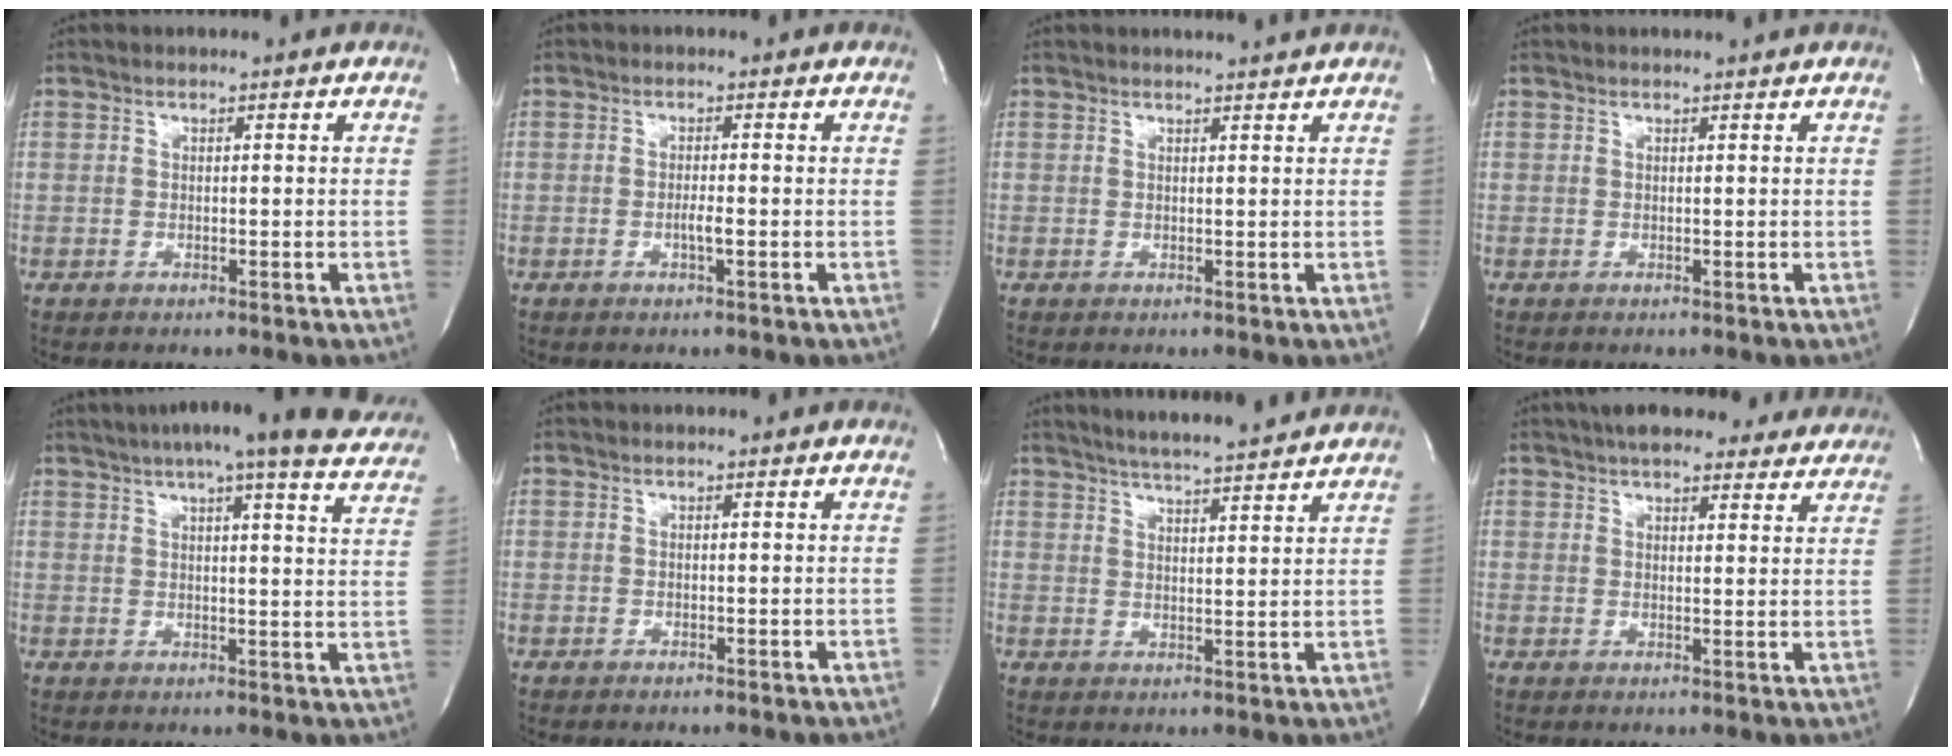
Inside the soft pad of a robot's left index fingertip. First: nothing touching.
{"total": 1.6, "force": [-0.6, 0.0, 1.5], "torque": [-0.029, -0.001, -0.011]}
{"total": 2.1, "force": [2.0, -0.7, 0.3], "torque": [-0.009, -0.005, 0.026]}
{"total": 1.0, "force": [0.9, -0.3, 0.0], "torque": [-0.005, -0.005, 0.013]}
{"total": 24.1, "force": [20.8, 2.2, 11.8], "torque": [-0.175, -0.016, 0.244]}
{"total": 0.0}
{"total": 12.2, "force": [11.2, 0.5, 5.0], "torque": [-0.085, 0.011, 0.154]}
{"total": 16.8, "force": [14.8, 5.0, 6.1], "torque": [-0.075, 0.028, 0.183]}